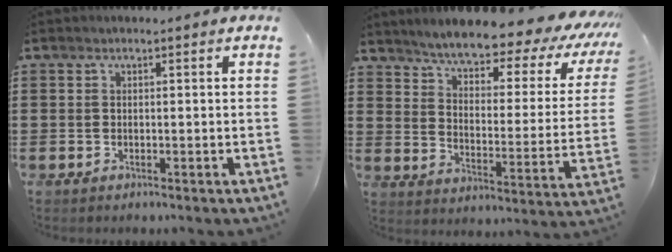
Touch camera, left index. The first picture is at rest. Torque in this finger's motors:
{"motor_torque": [2.14, 0.00, 1.06, 0.21]}